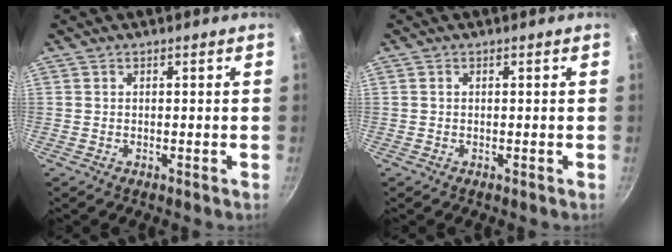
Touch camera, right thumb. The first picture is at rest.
{"total": 0.0}